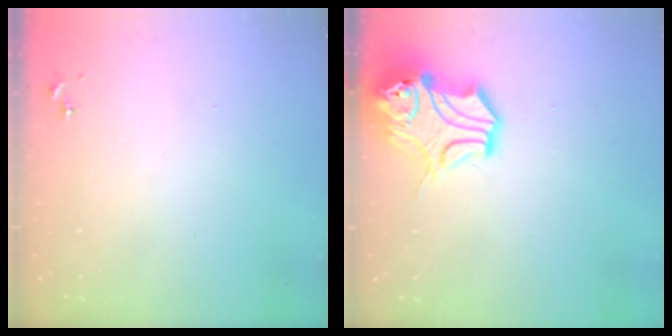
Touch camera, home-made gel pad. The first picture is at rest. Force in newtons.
{"total": 14.2, "press": 14.1, "slide": 1.9}